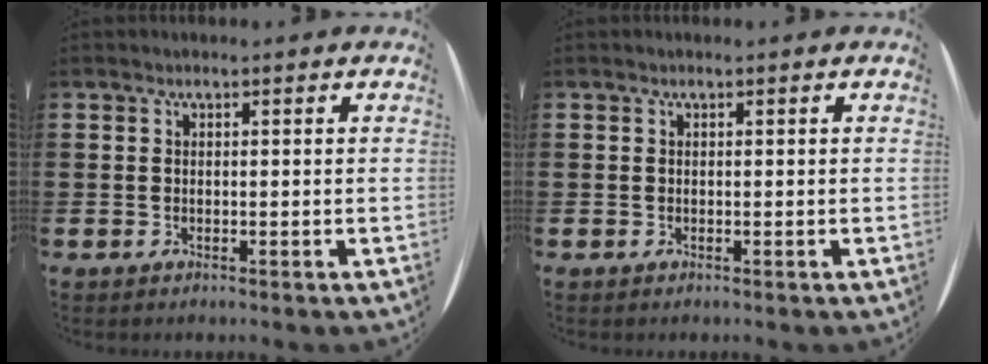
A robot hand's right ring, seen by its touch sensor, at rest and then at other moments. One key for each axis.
{"total": 0.0}